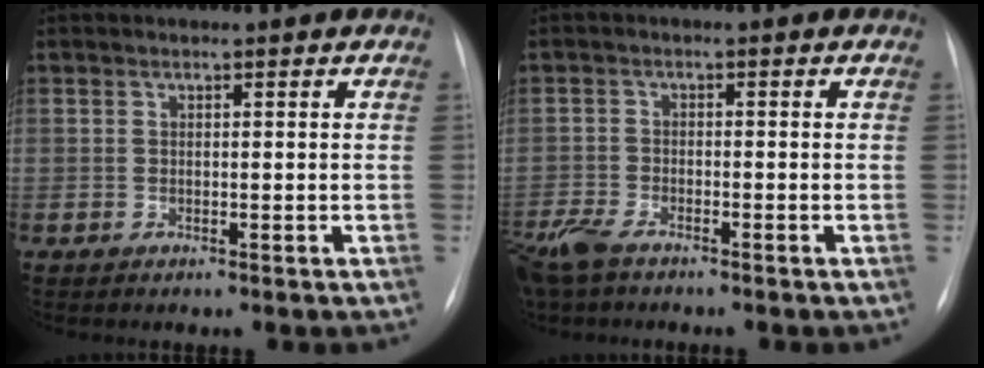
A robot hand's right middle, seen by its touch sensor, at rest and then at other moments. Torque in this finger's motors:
{"motor_torque": [0.96, -0.90, 0.16, 0.06]}